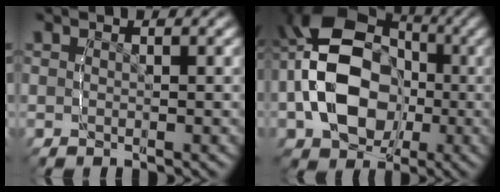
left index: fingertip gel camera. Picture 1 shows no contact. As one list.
[{"total": 13.5, "force": [-1.8, 12.2, 5.6], "torque": [-0.154, -0.037, -0.042]}]